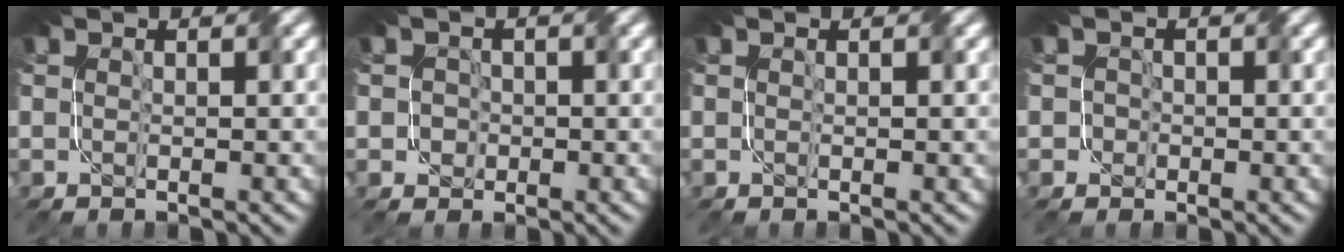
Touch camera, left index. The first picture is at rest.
{"total": 1.2, "force": [-0.3, 1.1, 0.3], "torque": [0.008, 0.008, -0.011]}
{"total": 0.0}
{"total": 1.0, "force": [-0.4, 0.9, 0.0], "torque": [0.011, 0.011, -0.011]}